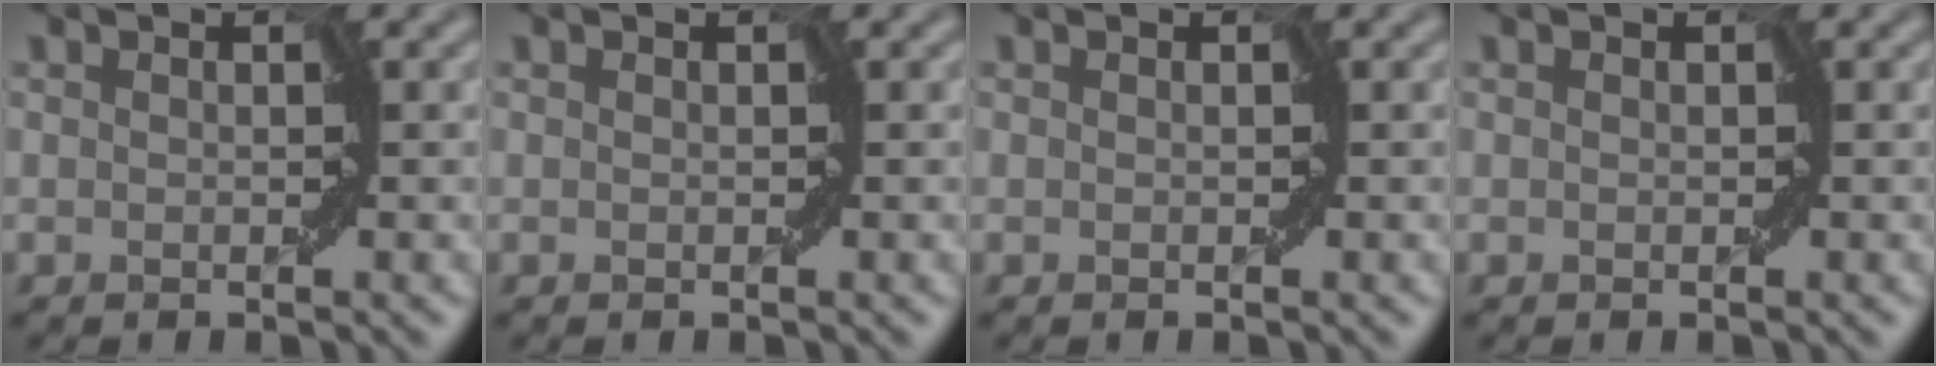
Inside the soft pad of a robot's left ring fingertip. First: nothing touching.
{"total": 0.0}
{"total": 0.0}
{"total": 0.0}